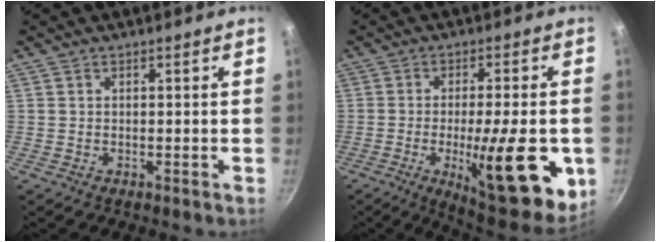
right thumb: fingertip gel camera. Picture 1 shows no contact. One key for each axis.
{"total": 19.7, "fx": -4.6, "fy": 5.4, "fz": 18.4, "tx": -0.232, "ty": 0.000, "tz": -0.058}